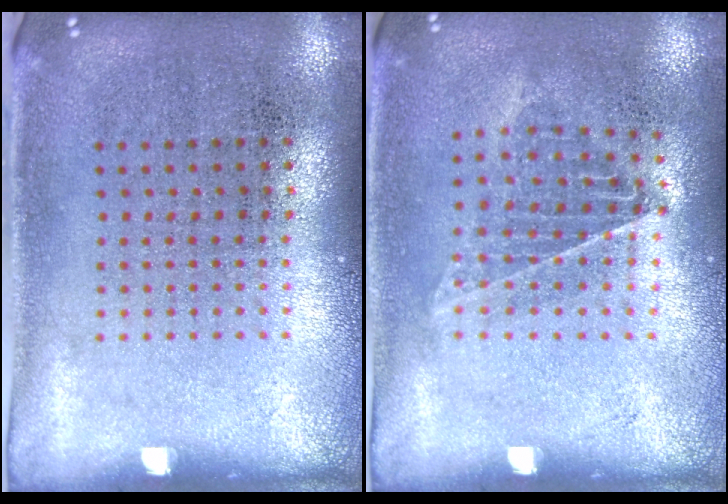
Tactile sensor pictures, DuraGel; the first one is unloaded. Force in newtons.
{"total": 1.0, "press": 0.9, "slide": 0.3}